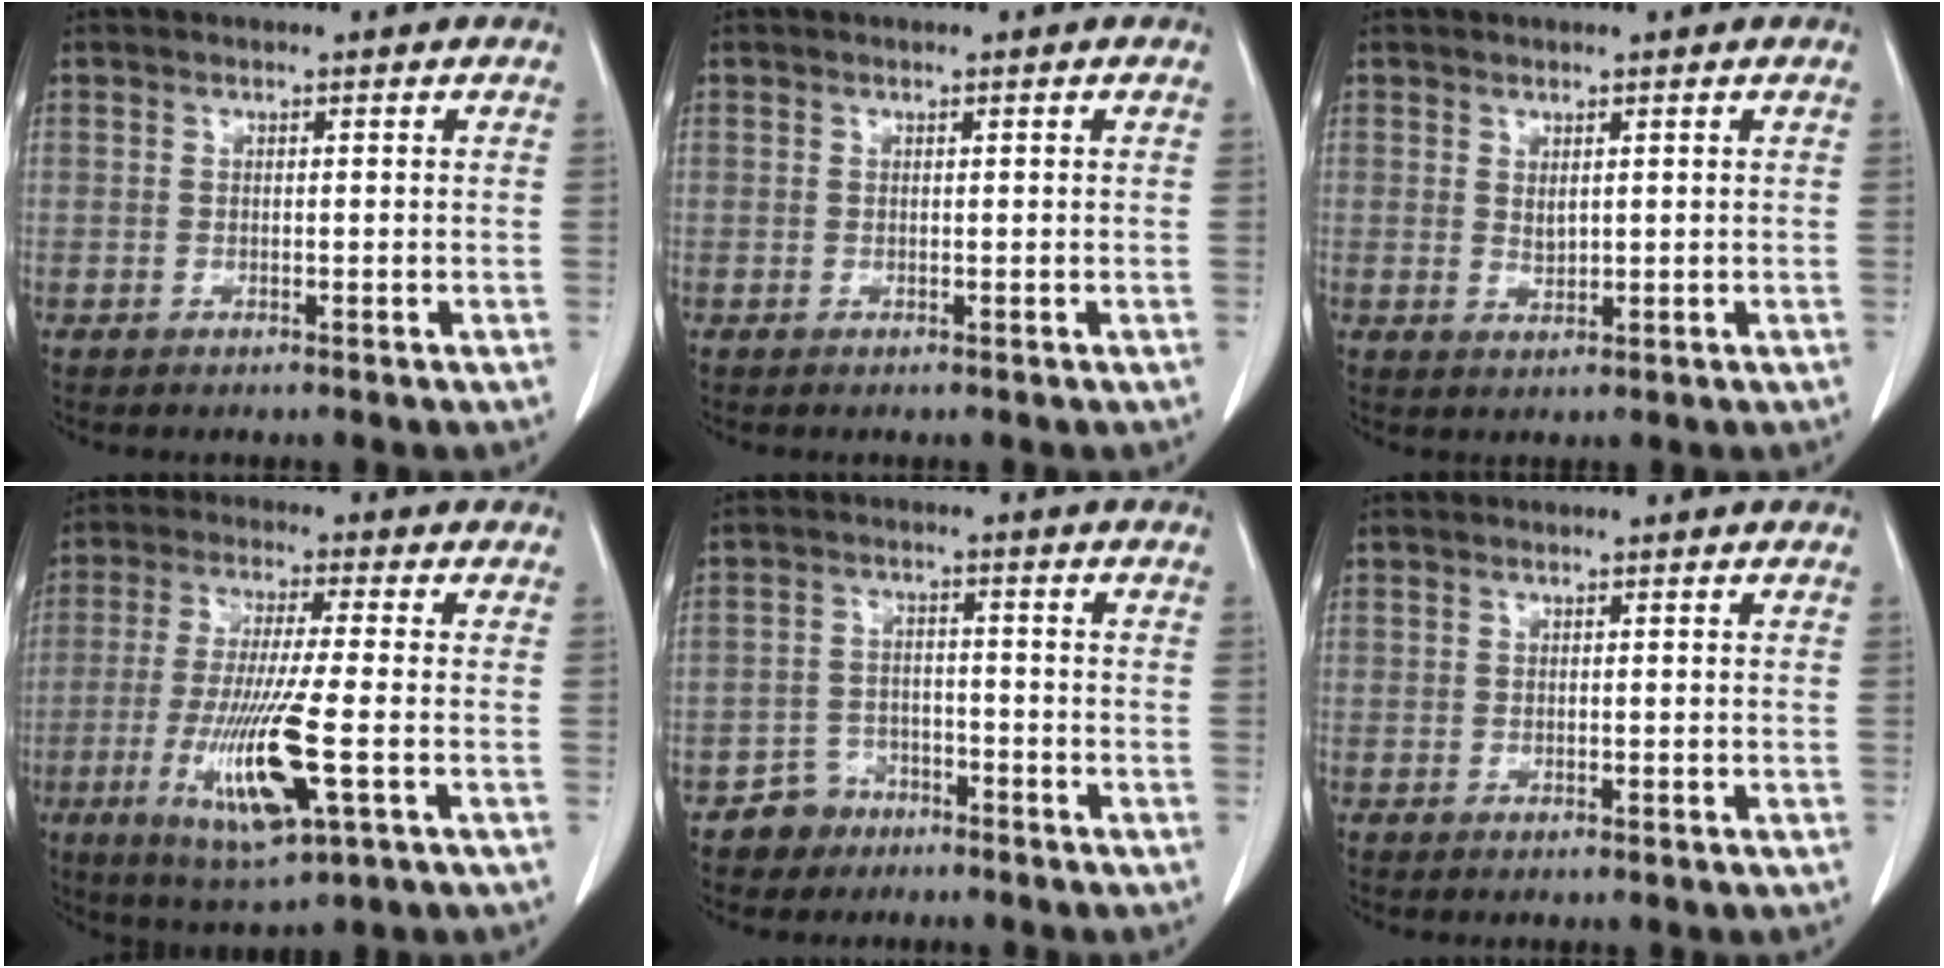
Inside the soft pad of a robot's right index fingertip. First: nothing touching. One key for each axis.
{"total": 0.0}
{"total": 1.4, "fx": 0.6, "fy": 0.8, "fz": 1.1, "tx": -0.020, "ty": -0.005, "tz": 0.016}
{"total": 12.9, "fx": -3.6, "fy": 1.0, "fz": 12.4, "tx": -0.245, "ty": -0.025, "tz": -0.061}
{"total": 4.5, "fx": -3.1, "fy": 3.2, "fz": 0.0, "tx": 0.006, "ty": 0.012, "tz": -0.053}
{"total": 0.0}